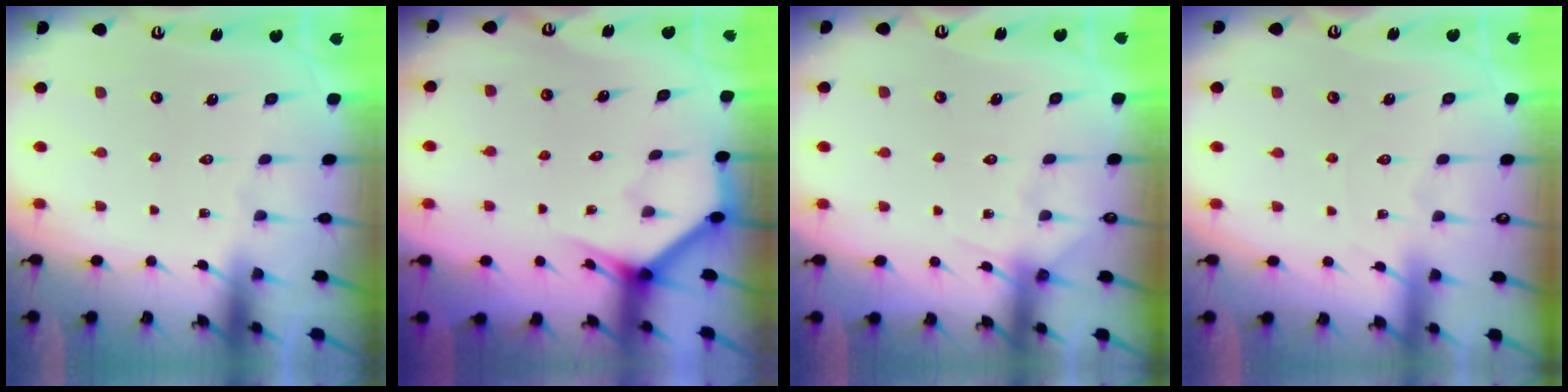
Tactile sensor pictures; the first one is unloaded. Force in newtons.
{"total": 3.8, "press": 3.8, "slide": 0.3}
{"total": 5.0, "press": 4.9, "slide": 0.6}
{"total": 3.0, "press": 2.9, "slide": 0.4}